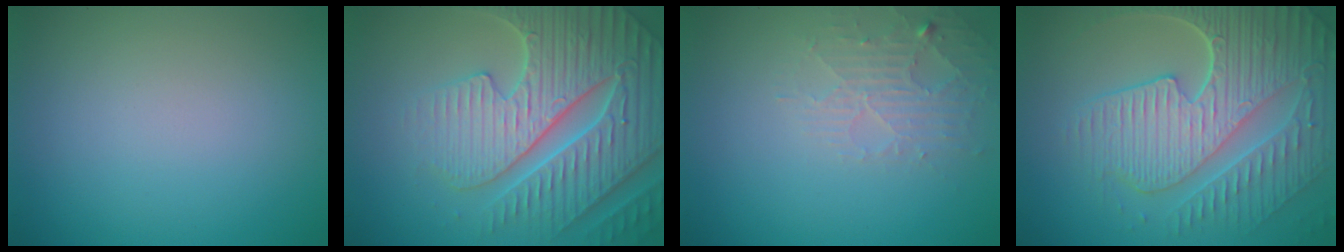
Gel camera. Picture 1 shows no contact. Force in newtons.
{"total": 7.6, "press": 7.4, "slide": 1.7}
{"total": 2.6, "press": 2.6, "slide": 0.4}
{"total": 9.4, "press": 6.4, "slide": 6.9}